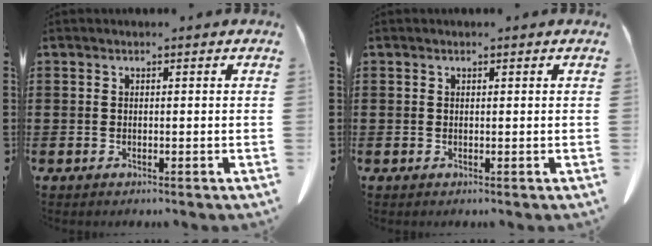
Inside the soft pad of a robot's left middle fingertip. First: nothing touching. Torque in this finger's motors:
{"motor_torque": [-0.10, 0.08, -0.01, -0.01]}